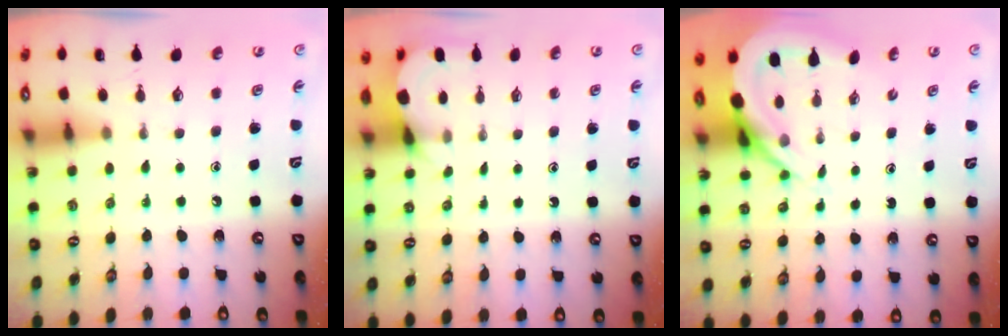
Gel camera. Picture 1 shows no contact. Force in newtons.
{"total": 4.6, "press": 4.6, "slide": 0.6}
{"total": 7.5, "press": 7.4, "slide": 0.9}